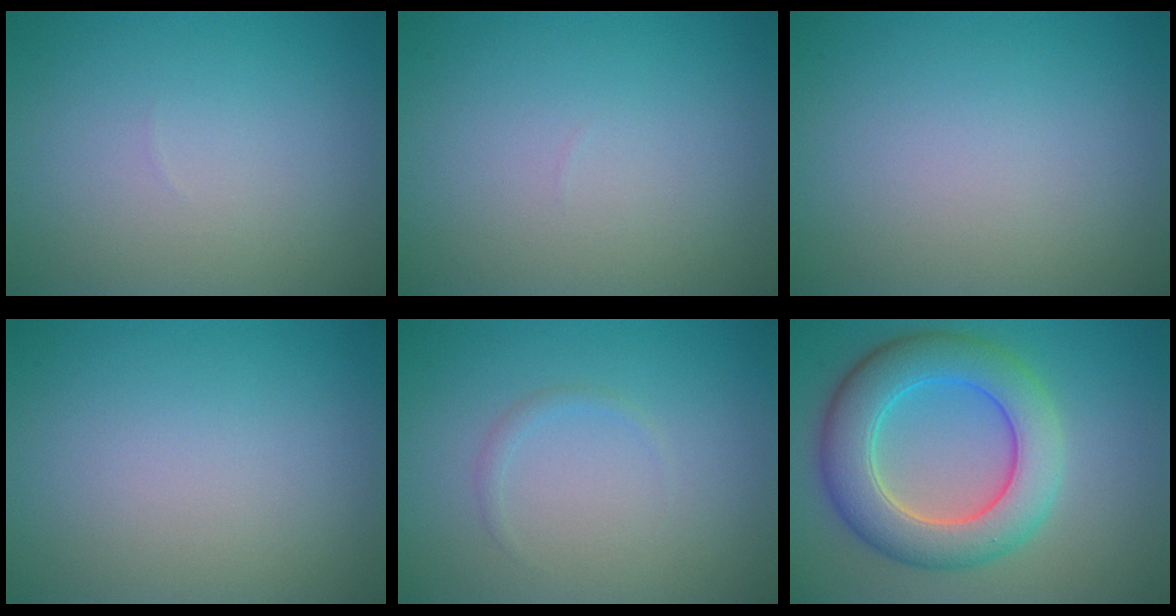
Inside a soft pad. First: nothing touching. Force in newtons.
{"total": 0.0}
{"total": 0.0}
{"total": 0.0}
{"total": 0.7, "press": 0.7, "slide": 0.0}
{"total": 8.0, "press": 8.0, "slide": 0.2}